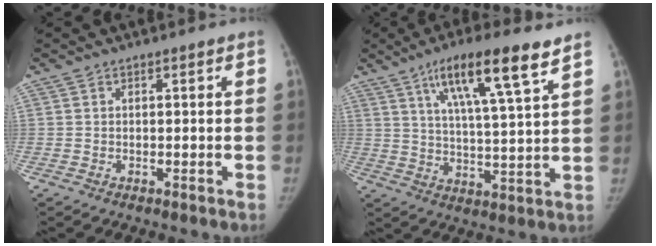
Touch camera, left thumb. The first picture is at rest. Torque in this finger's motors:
{"motor_torque": [0.51, -0.08, 1.32, -0.96, 0.52]}